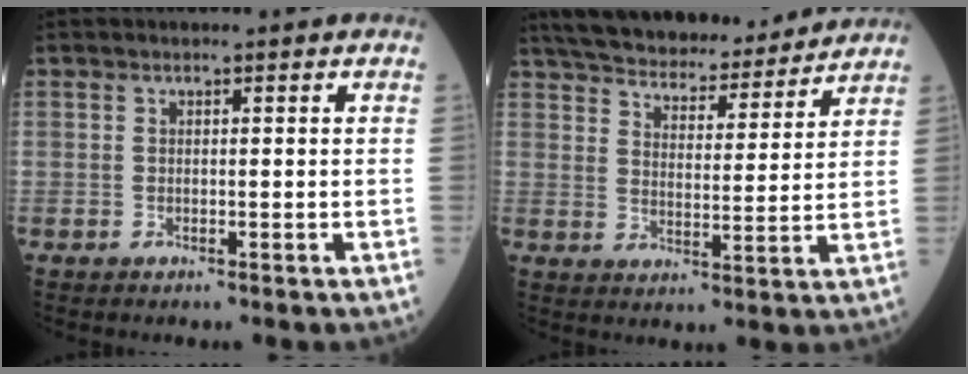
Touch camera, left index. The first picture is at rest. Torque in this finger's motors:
{"motor_torque": [0.27, -0.68, -0.53, 0.02]}